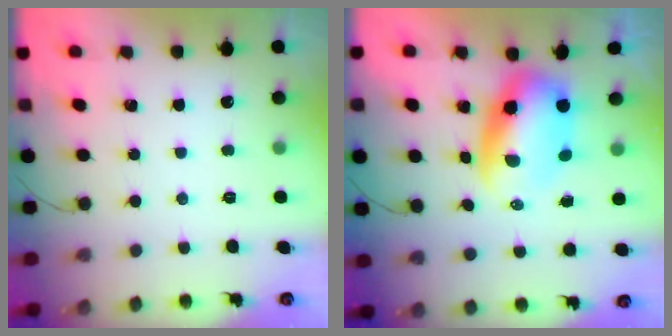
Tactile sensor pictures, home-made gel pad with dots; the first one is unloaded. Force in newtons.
{"total": 7.9, "press": 7.6, "slide": 2.1}